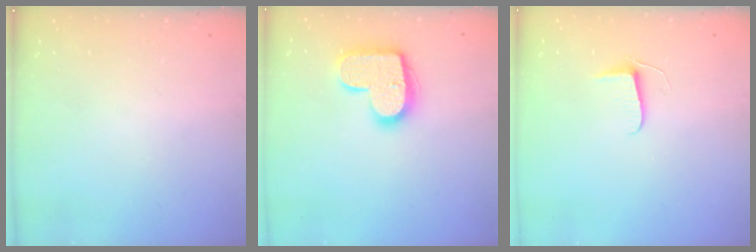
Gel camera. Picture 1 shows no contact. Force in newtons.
{"total": 15.5, "press": 15.5, "slide": 0.8}
{"total": 5.5, "press": 5.5, "slide": 0.5}